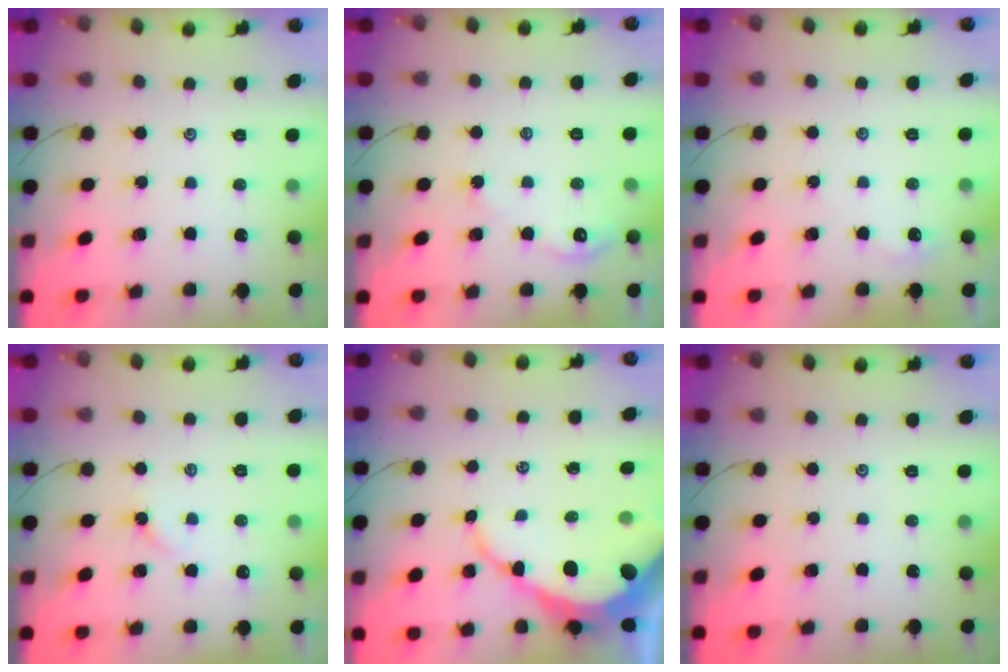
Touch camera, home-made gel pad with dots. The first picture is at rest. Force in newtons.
{"total": 3.3, "press": 3.3, "slide": 0.4}
{"total": 2.7, "press": 2.7, "slide": 0.3}
{"total": 3.3, "press": 3.3, "slide": 0.6}
{"total": 12.1, "press": 12.0, "slide": 1.0}
{"total": 0.0}